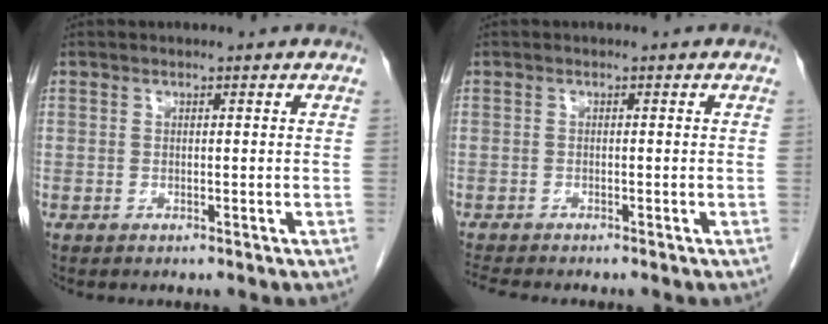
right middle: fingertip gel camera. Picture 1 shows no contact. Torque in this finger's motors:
{"motor_torque": [0.04, -0.04, -0.01, 0.00]}